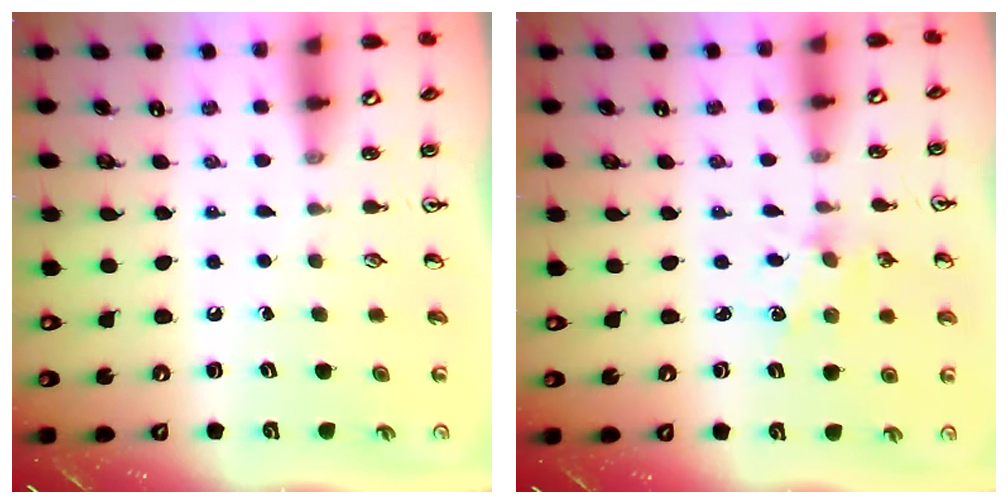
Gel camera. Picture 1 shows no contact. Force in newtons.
{"total": 2.5, "press": 2.4, "slide": 0.4}